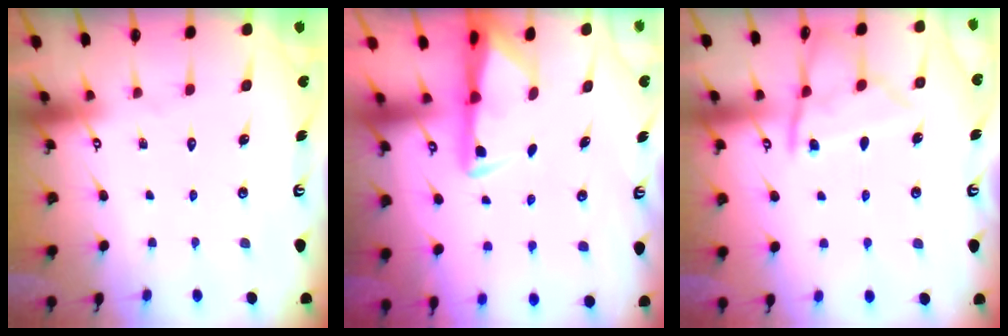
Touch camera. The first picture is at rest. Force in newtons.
{"total": 3.0, "press": 2.9, "slide": 0.6}
{"total": 8.5, "press": 8.5, "slide": 0.5}